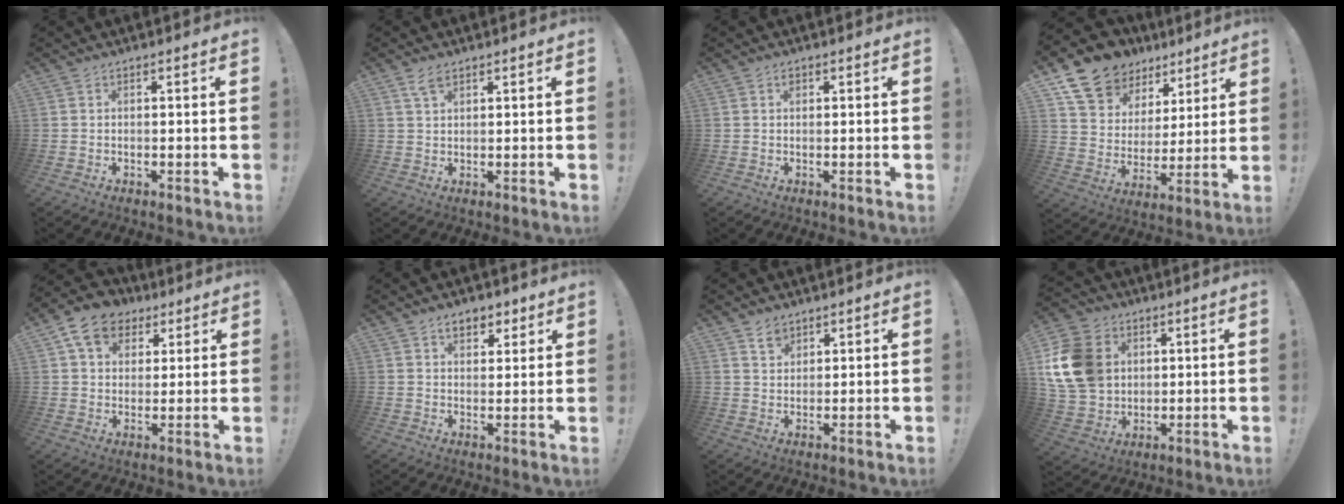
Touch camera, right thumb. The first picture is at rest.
{"total": 3.4, "force": [2.2, 1.6, 2.1], "torque": [-0.034, -0.007, 0.039]}
{"total": 0.8, "force": [0.4, 0.7, 0.2], "torque": [0.004, -0.002, 0.005]}
{"total": 13.8, "force": [9.6, 9.1, 3.9], "torque": [-0.077, -0.063, 0.185]}
{"total": 11.7, "force": [5.7, 8.9, 5.1], "torque": [-0.080, -0.019, 0.112]}
{"total": 5.7, "force": [3.5, 3.7, 2.7], "torque": [-0.031, -0.011, 0.061]}
{"total": 4.0, "force": [3.0, 2.5, 1.0], "torque": [-0.013, -0.013, 0.055]}
{"total": 17.1, "force": [3.7, 13.8, 9.5], "torque": [-0.177, -0.006, 0.076]}